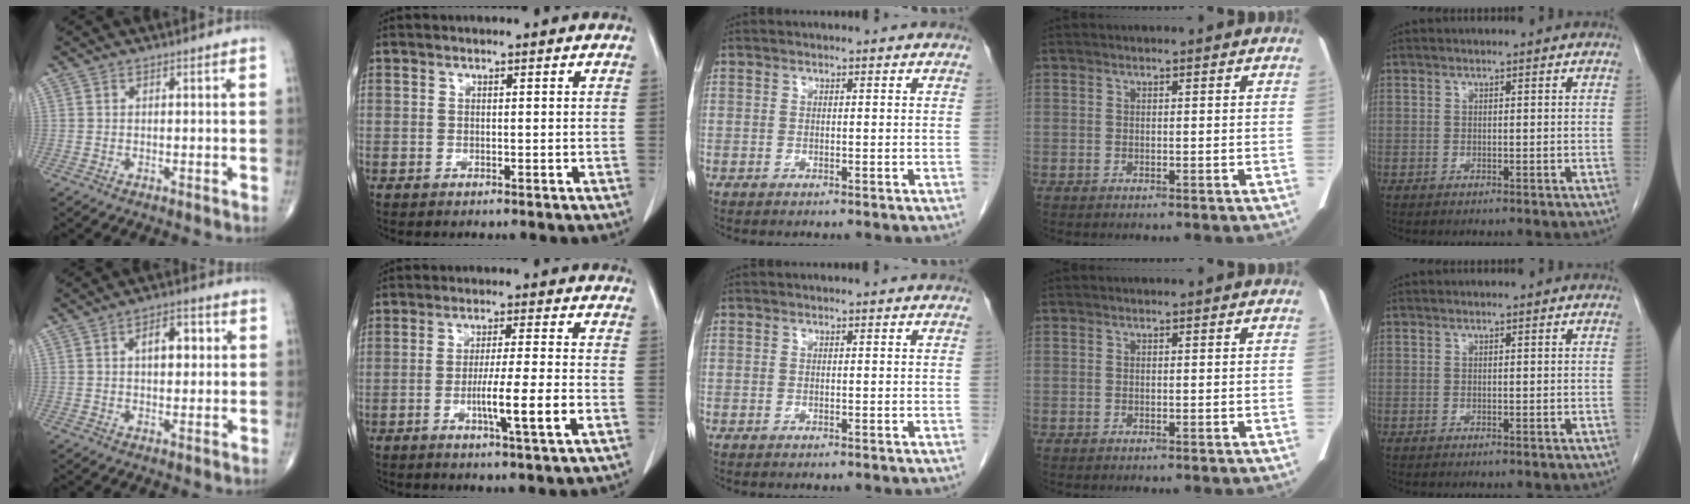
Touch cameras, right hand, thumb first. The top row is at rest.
{"thumb": {"total": 6.7, "force": [1.5, 3.7, 5.4], "torque": [-0.059, 0.007, 0.020]}, "index": {"total": 7.7, "force": [-2.3, -0.7, 7.3], "torque": [-0.119, -0.013, -0.039]}}